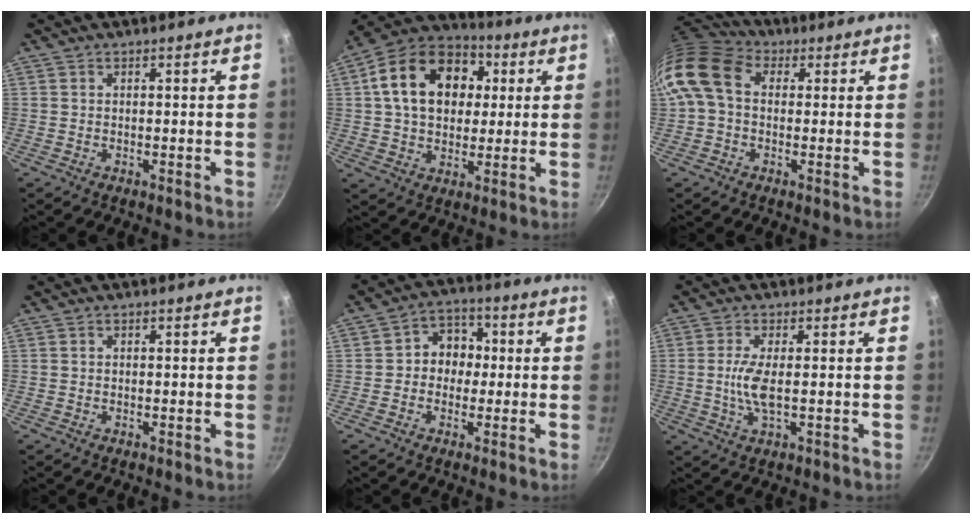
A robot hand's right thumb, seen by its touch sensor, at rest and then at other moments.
{"total": 19.2, "force": [4.1, 14.1, 12.4], "torque": [-0.183, 0.024, 0.057]}
{"total": 11.4, "force": [1.6, 8.5, 7.4], "torque": [-0.132, 0.022, 0.008]}
{"total": 0.0}
{"total": 7.5, "force": [0.0, 6.4, 3.8], "torque": [-0.007, 0.018, -0.013]}
{"total": 5.3, "force": [-0.1, 1.6, 5.0], "torque": [-0.116, -0.002, -0.003]}